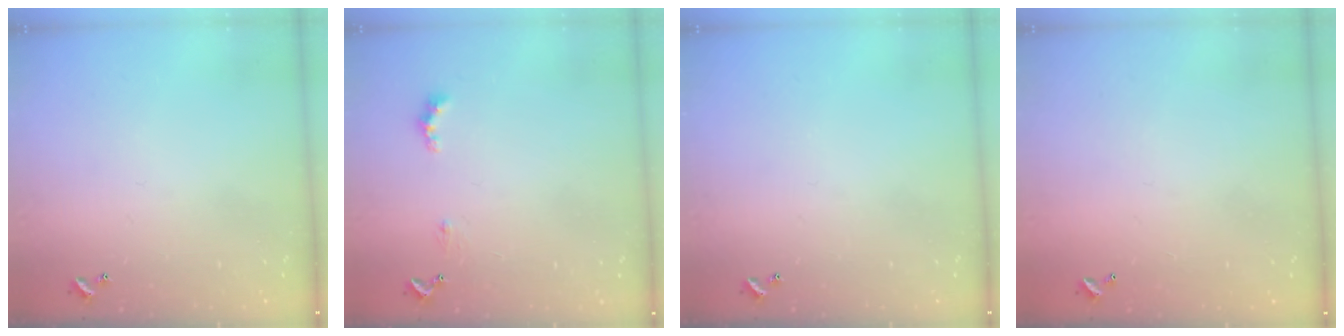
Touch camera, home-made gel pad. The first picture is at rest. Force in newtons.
{"total": 2.0, "press": 1.9, "slide": 0.4}
{"total": 0.0}
{"total": 2.8, "press": 2.8, "slide": 0.1}